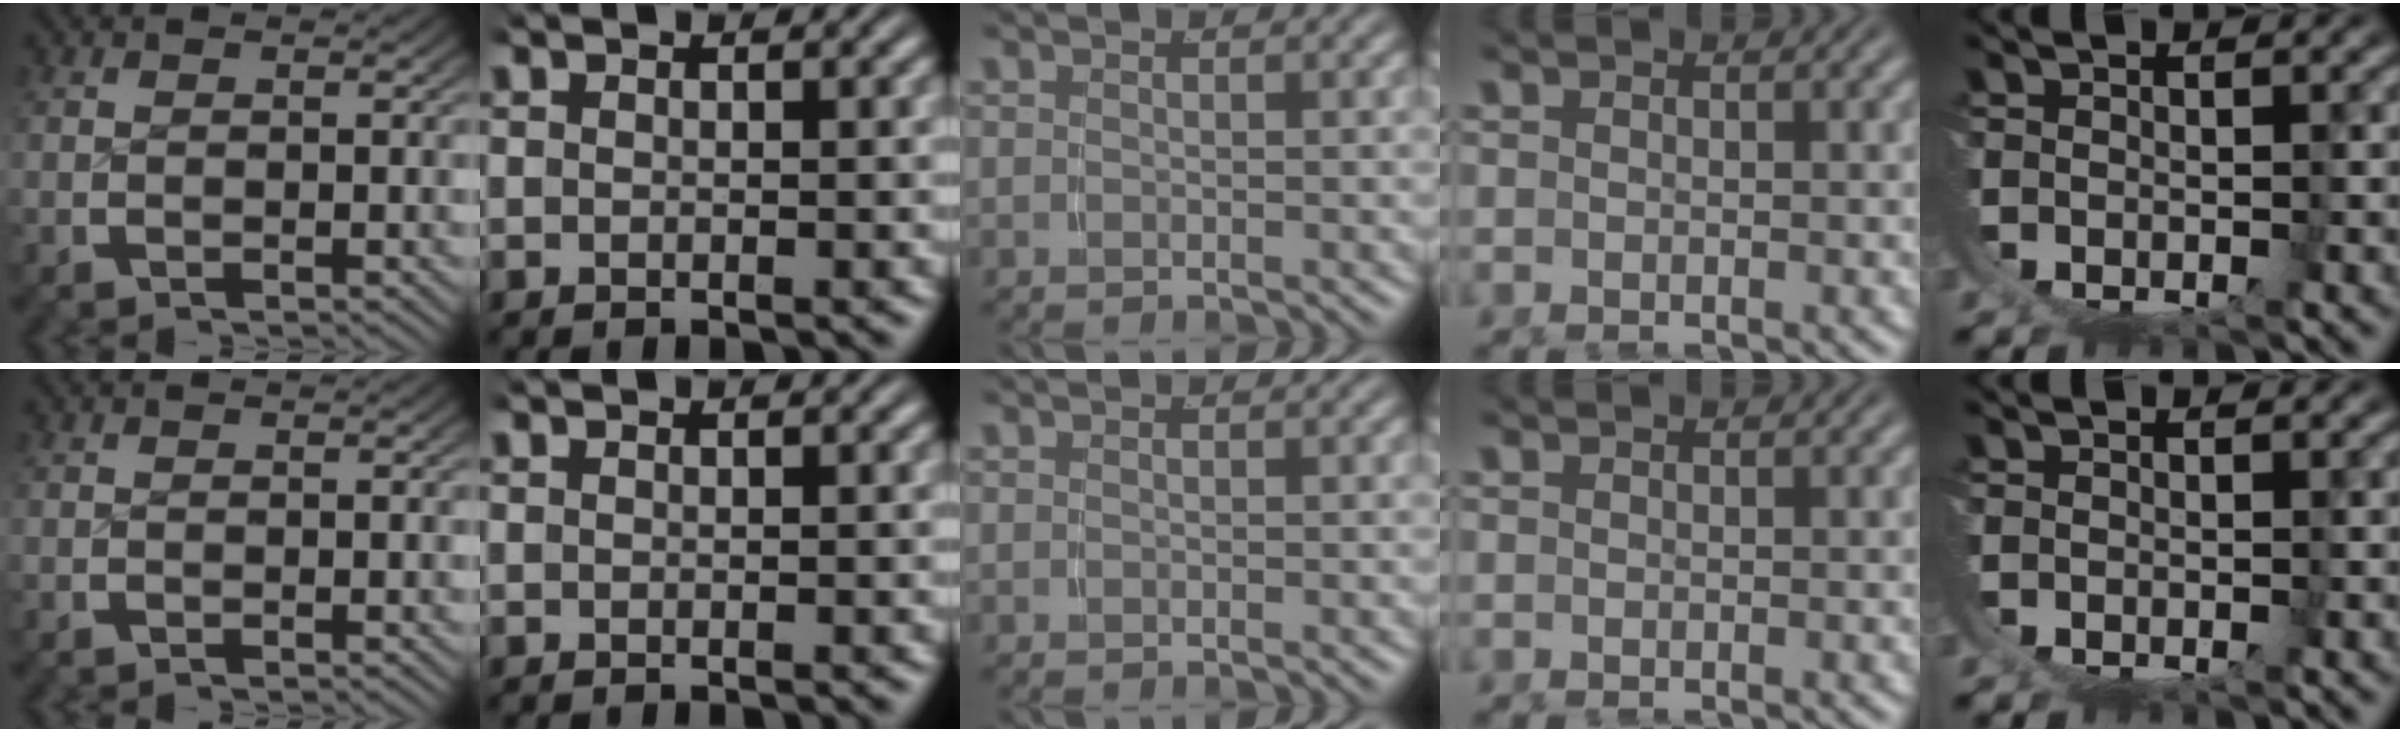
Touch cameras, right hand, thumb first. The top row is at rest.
{}